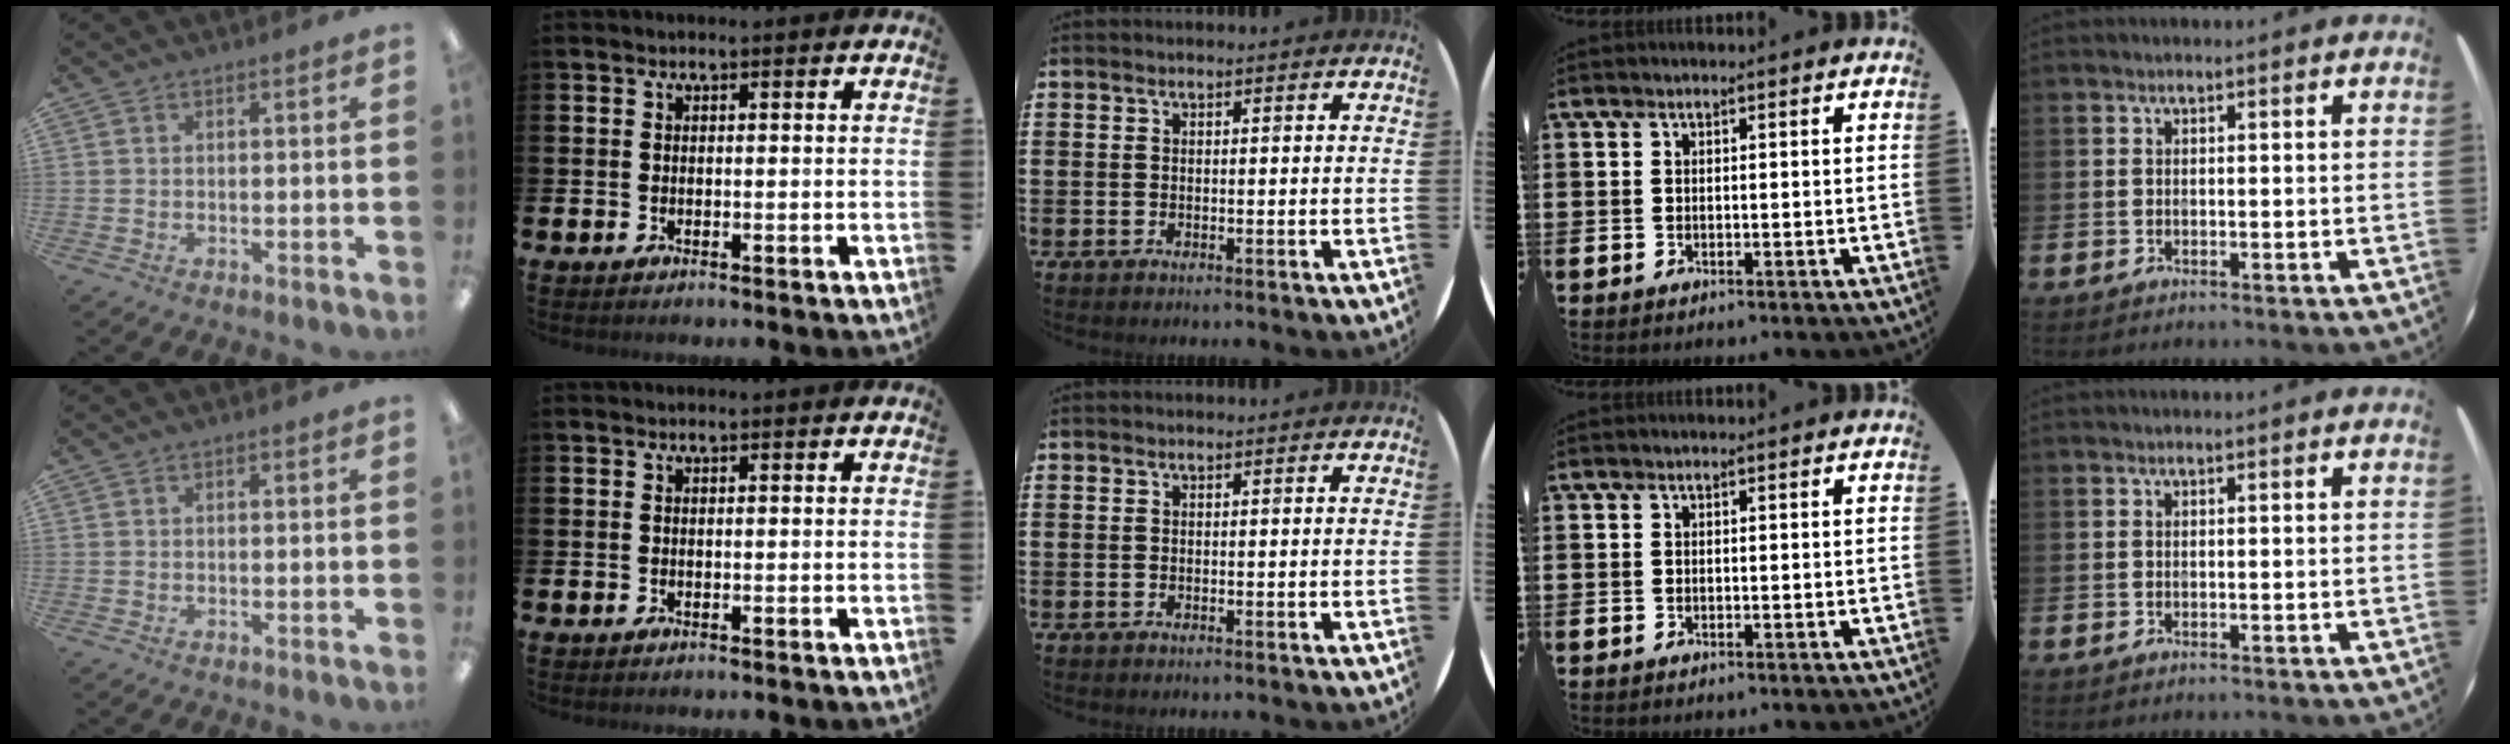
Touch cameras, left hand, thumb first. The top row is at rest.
{}